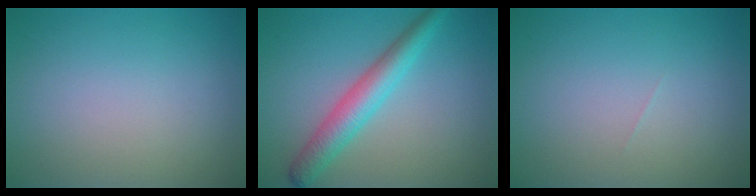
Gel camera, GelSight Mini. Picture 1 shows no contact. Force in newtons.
{"total": 4.2, "press": 4.2, "slide": 0.1}
{"total": 0.0}